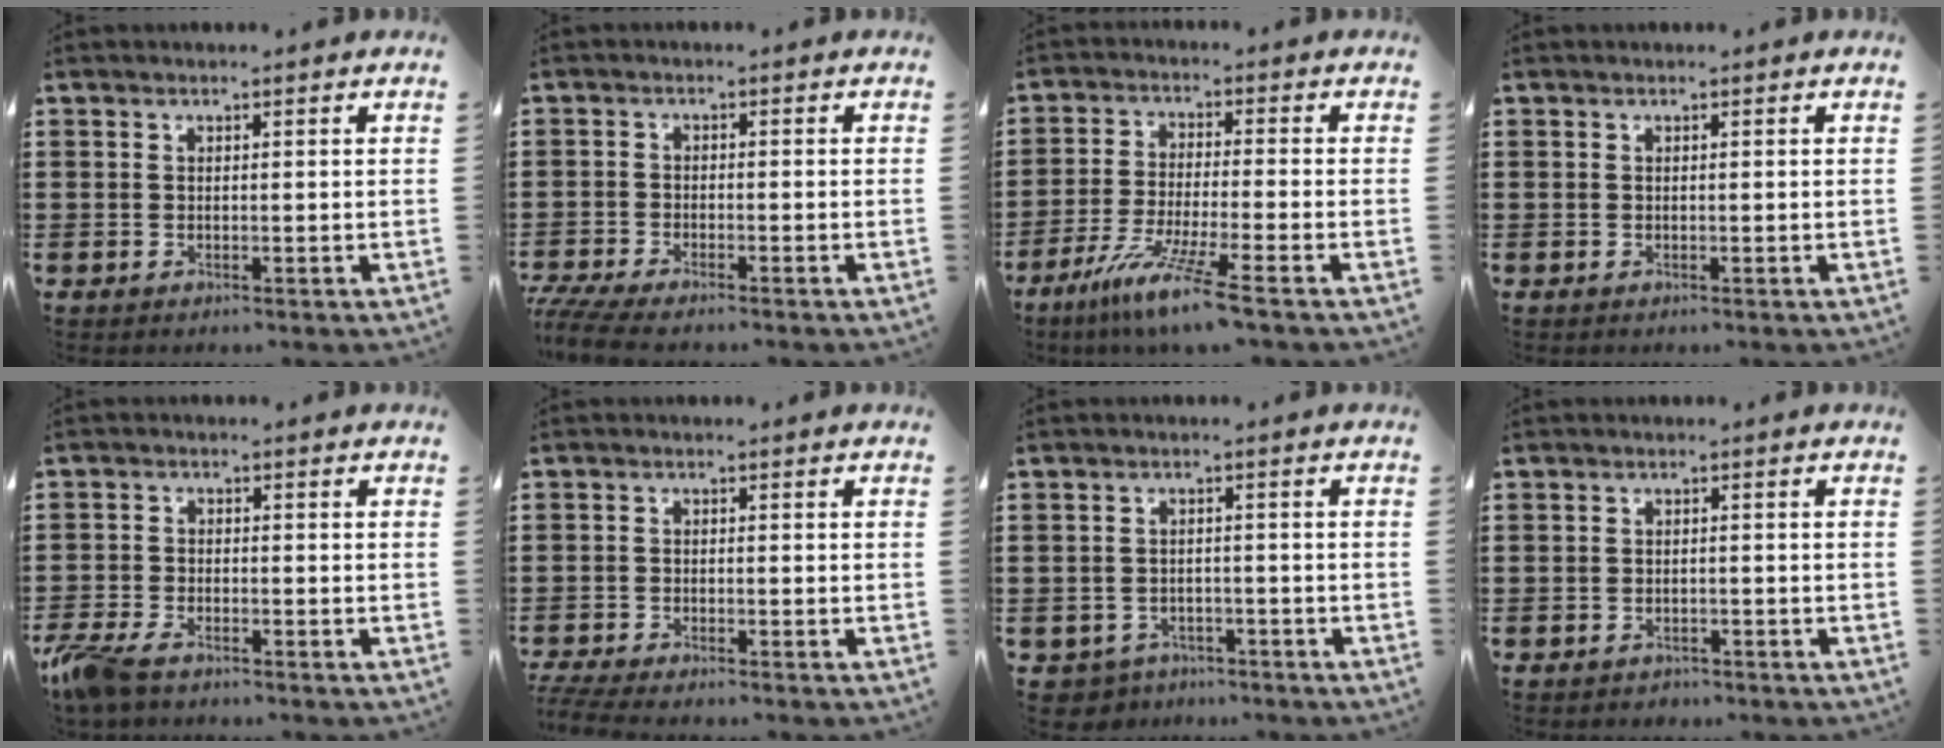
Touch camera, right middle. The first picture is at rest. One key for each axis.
{"total": 3.6, "fx": -3.4, "fy": 0.1, "fz": 1.2, "tx": -0.041, "ty": -0.013, "tz": -0.074}
{"total": 8.0, "fx": -5.9, "fy": -0.7, "fz": 5.3, "tx": -0.110, "ty": -0.020, "tz": -0.116}
{"total": 0.0}
{"total": 4.5, "fx": -3.6, "fy": 1.3, "fz": 2.3, "tx": -0.079, "ty": -0.014, "tz": -0.079}
{"total": 2.5, "fx": -2.4, "fy": 0.1, "fz": 0.7, "tx": -0.027, "ty": -0.005, "tz": -0.053}
{"total": 2.5, "fx": -2.4, "fy": 0.9, "fz": -0.3, "tx": -0.006, "ty": 0.000, "tz": -0.054}
{"total": 1.2, "fx": -1.1, "fy": 0.5, "fz": -0.1, "tx": -0.002, "ty": 0.003, "tz": -0.026}